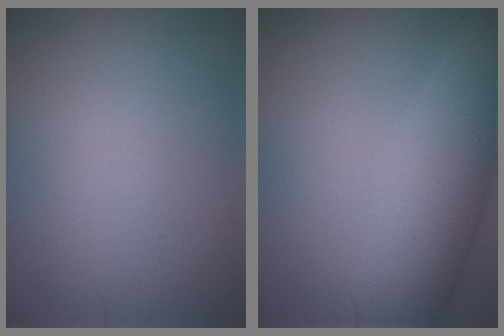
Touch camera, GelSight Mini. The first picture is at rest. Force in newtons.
{"total": 10.0, "press": 10.0, "slide": 0.3}